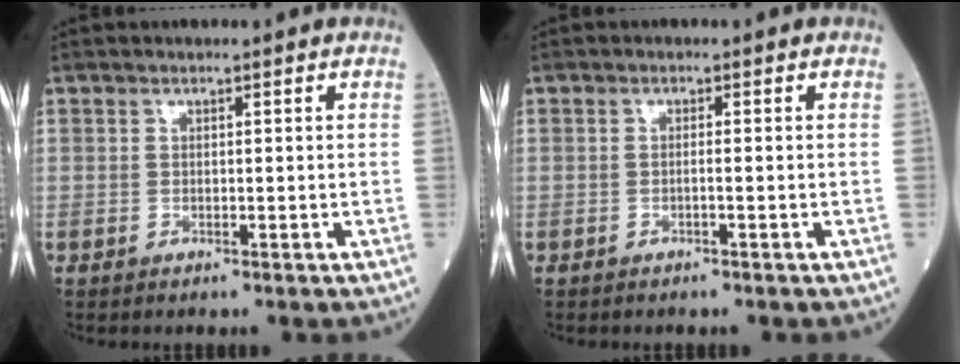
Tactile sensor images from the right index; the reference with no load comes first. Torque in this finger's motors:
{"motor_torque": [-0.22, -0.01, -0.06, -0.01]}